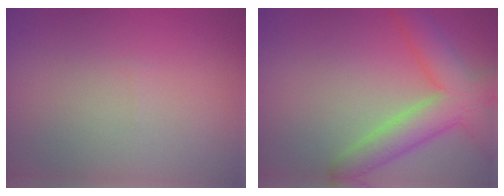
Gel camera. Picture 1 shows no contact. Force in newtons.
{"total": 6.4, "press": 6.4, "slide": 0.3}